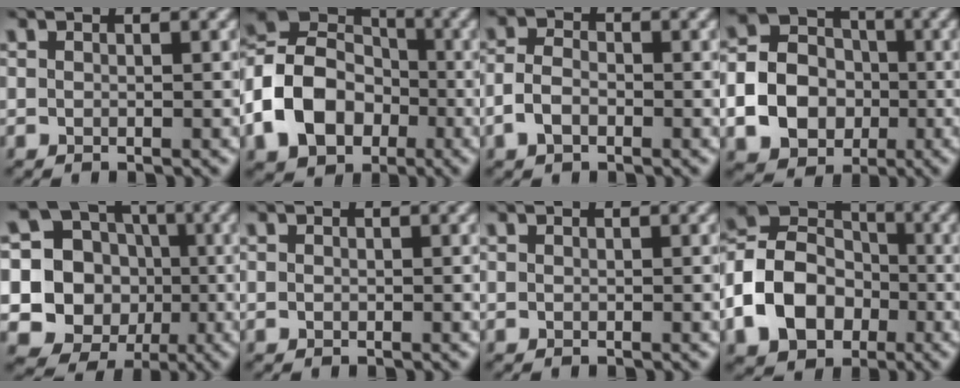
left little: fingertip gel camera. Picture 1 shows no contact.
{"total": 10.3, "force": [-3.4, 7.7, 5.9], "torque": [-0.119, -0.001, -0.077]}
{"total": 2.3, "force": [-1.3, 1.4, 1.4], "torque": [-0.034, 0.004, -0.029]}
{"total": 12.8, "force": [-3.4, 11.2, 5.1], "torque": [-0.132, -0.030, -0.072]}
{"total": 13.6, "force": [-0.4, 12.9, 4.4], "torque": [-0.129, 0.023, -0.014]}
{"total": 0.0}
{"total": 0.0}
{"total": 10.0, "force": [-3.2, 7.6, 5.6], "torque": [-0.107, -0.004, -0.076]}